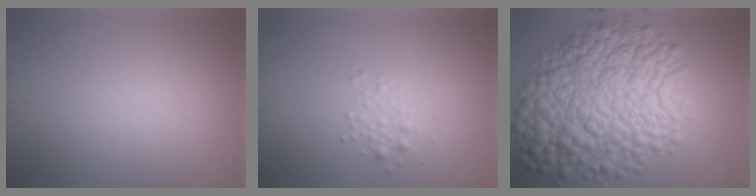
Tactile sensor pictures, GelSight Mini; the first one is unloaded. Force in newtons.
{"total": 1.4, "press": 1.4, "slide": 0.1}
{"total": 12.2, "press": 12.2, "slide": 0.2}